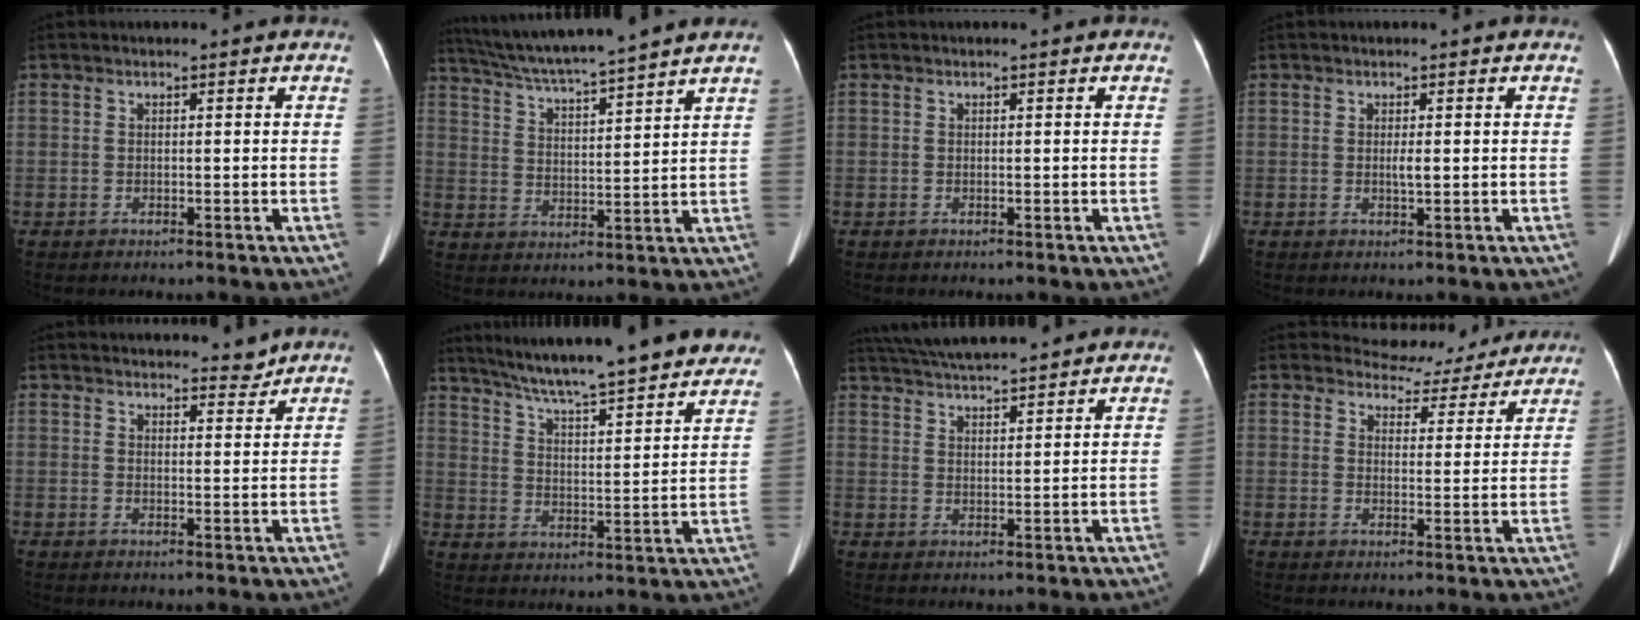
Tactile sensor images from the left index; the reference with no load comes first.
{"total": 13.2, "force": [11.7, -1.6, 6.0], "torque": [-0.111, 0.009, 0.190]}
{"total": 0.0}
{"total": 1.0, "force": [-0.3, 0.0, 1.0], "torque": [-0.024, -0.004, -0.003]}
{"total": 3.5, "force": [3.4, 0.6, 0.9], "torque": [-0.011, 0.013, 0.045]}
{"total": 24.6, "force": [21.5, 3.0, 11.6], "torque": [-0.187, -0.005, 0.289]}
{"total": 12.7, "force": [11.4, 1.4, 5.3], "torque": [-0.099, 0.034, 0.180]}
{"total": 8.2, "force": [7.7, 2.7, -0.2], "torque": [0.012, 0.001, 0.087]}